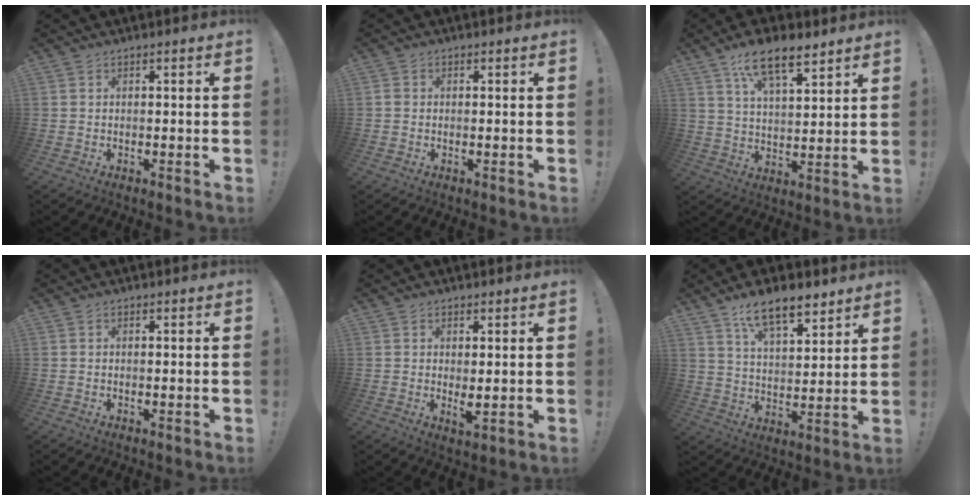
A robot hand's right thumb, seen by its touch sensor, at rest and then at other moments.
{"total": 1.2, "force": [0.0, 1.1, 0.5], "torque": [-0.011, 0.005, 0.001]}
{"total": 12.3, "force": [8.4, 4.4, 7.7], "torque": [-0.131, -0.040, 0.149]}
{"total": 0.0}
{"total": 3.3, "force": [0.7, 1.3, 3.0], "torque": [-0.045, -0.006, 0.015]}
{"total": 11.9, "force": [8.6, 4.3, 7.0], "torque": [-0.113, -0.049, 0.152]}